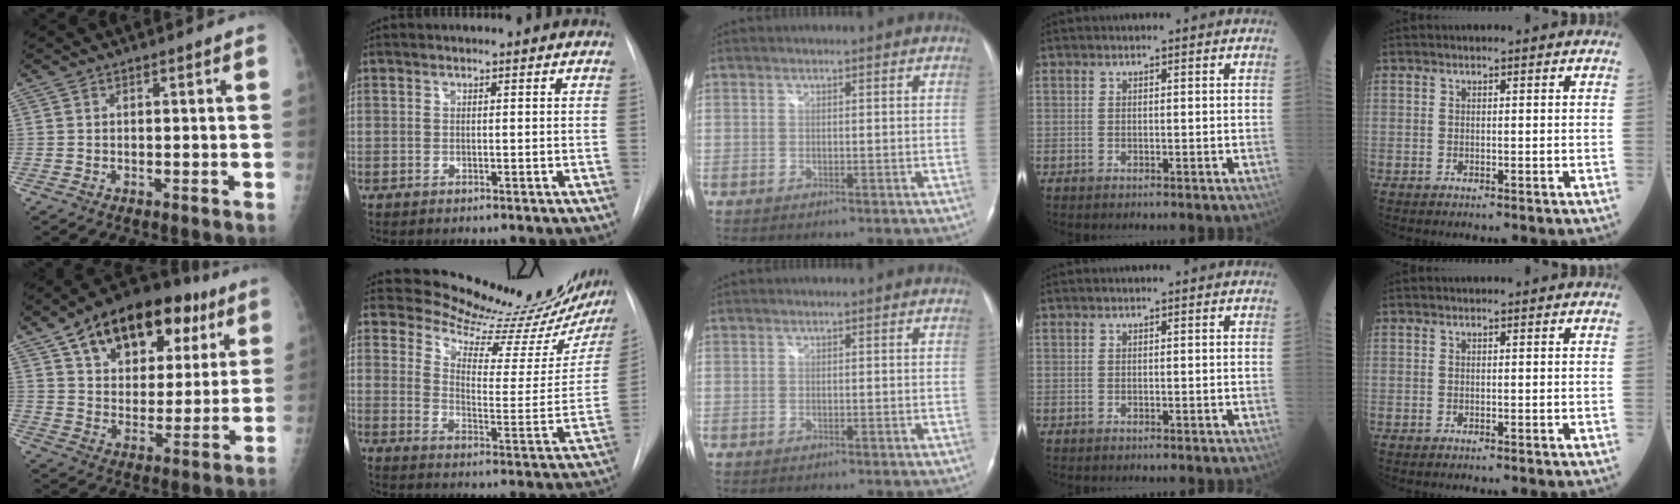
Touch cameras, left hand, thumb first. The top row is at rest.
{"thumb": {"total": 24.0, "force": [12.5, 13.8, 15.2], "torque": [-0.195, -0.002, 0.194]}, "index": {"total": 18.7, "force": [17.8, 1.9, 5.3], "torque": [-0.080, -0.112, 0.225]}}